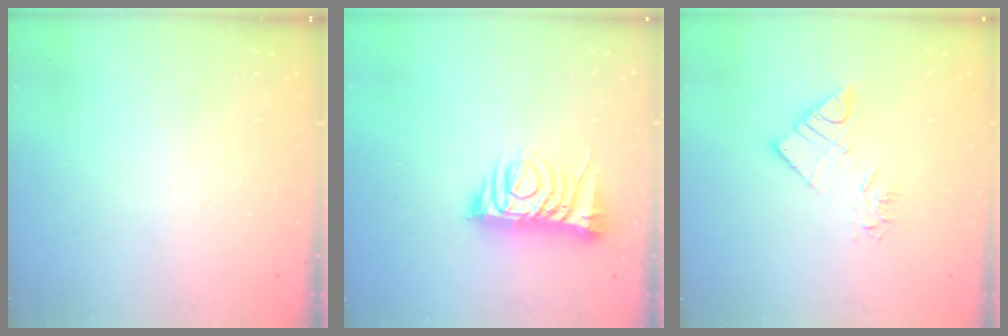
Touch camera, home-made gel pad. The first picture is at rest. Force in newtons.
{"total": 9.0, "press": 8.9, "slide": 1.4}
{"total": 9.0, "press": 9.0, "slide": 0.4}